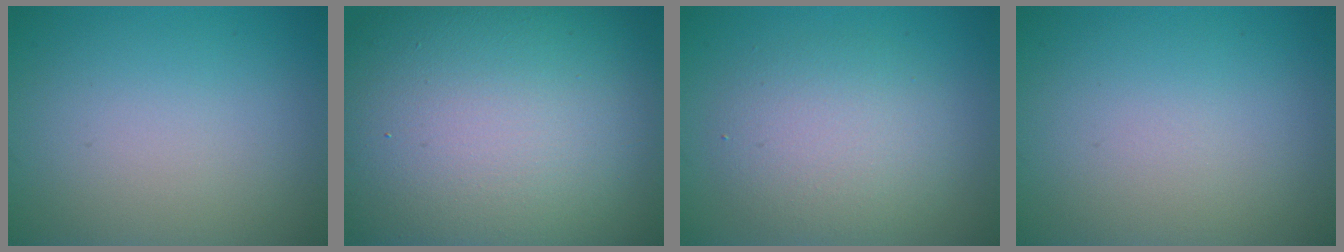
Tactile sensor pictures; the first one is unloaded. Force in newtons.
{"total": 20.6, "press": 20.5, "slide": 1.3}
{"total": 4.2, "press": 4.2, "slide": 0.0}
{"total": 0.0}